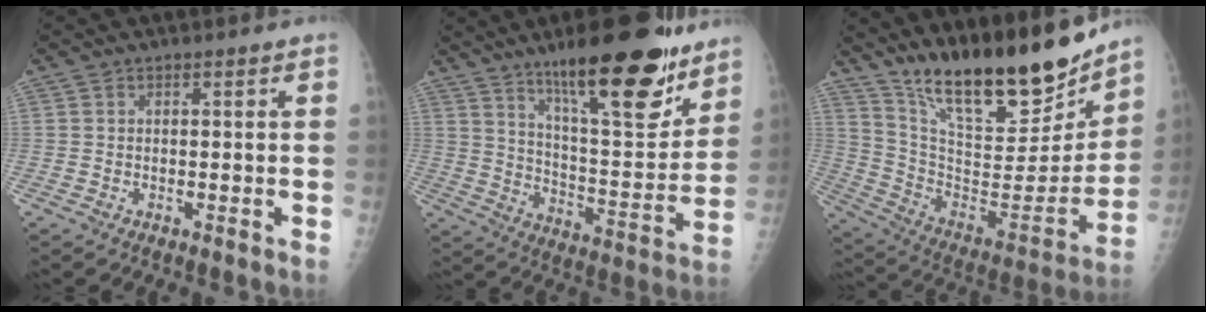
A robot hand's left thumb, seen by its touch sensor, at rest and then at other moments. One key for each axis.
{"total": 23.1, "fx": 15.4, "fy": 6.0, "fz": 16.1, "tx": -0.208, "ty": -0.084, "tz": 0.248}
{"total": 26.0, "fx": 20.5, "fy": 6.9, "fz": 14.5, "tx": -0.201, "ty": -0.103, "tz": 0.341}